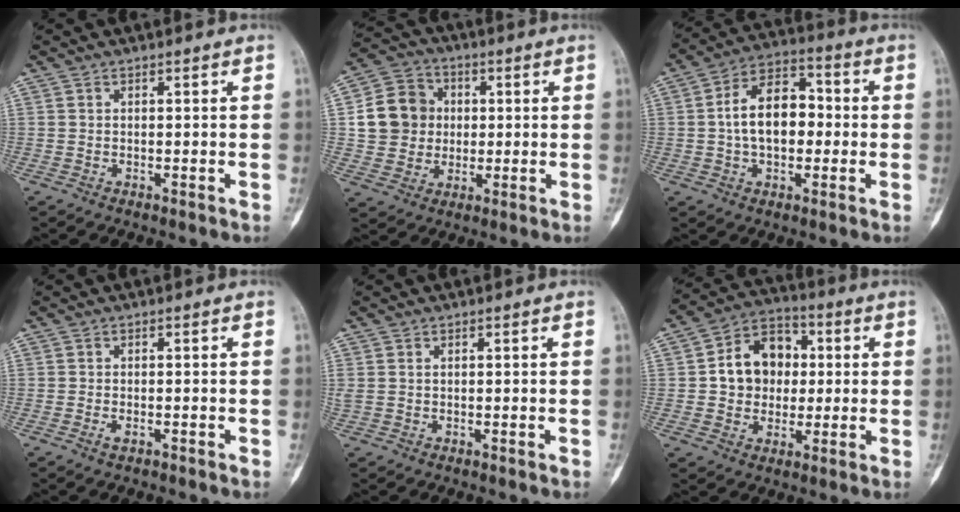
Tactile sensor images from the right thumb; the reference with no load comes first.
{"total": 11.7, "force": [1.1, 10.7, 4.8], "torque": [-0.061, 0.013, 0.018]}
{"total": 12.6, "force": [0.0, 8.1, 9.7], "torque": [-0.146, 0.032, -0.007]}
{"total": 1.2, "force": [-0.6, 0.5, 0.9], "torque": [-0.021, 0.001, -0.011]}
{"total": 1.4, "force": [0.4, 1.0, 0.9], "torque": [-0.036, 0.011, 0.015]}
{"total": 12.5, "force": [1.1, 10.1, 7.2], "torque": [-0.073, 0.020, 0.013]}